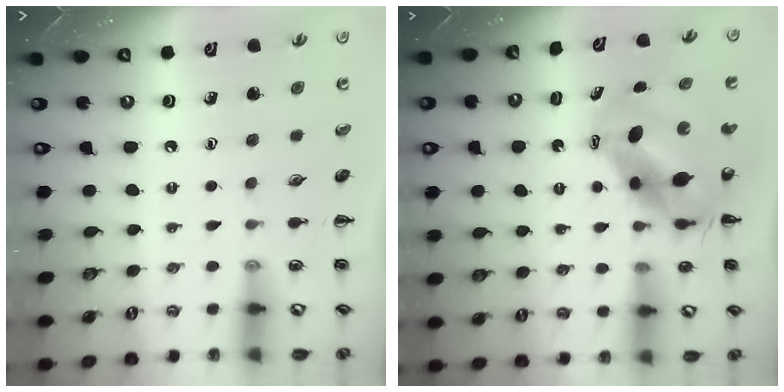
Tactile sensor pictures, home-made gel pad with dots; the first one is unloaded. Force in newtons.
{"total": 7.8, "press": 7.6, "slide": 1.9}